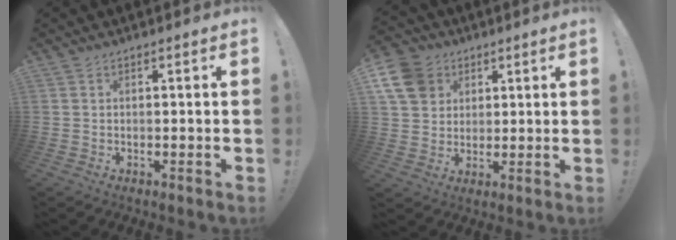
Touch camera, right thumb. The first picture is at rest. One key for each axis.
{"total": 12.5, "fx": 4.9, "fy": 10.5, "fz": 4.8, "tx": -0.075, "ty": -0.024, "tz": 0.100}